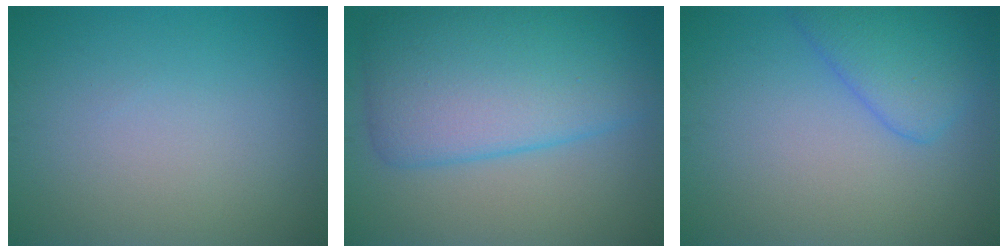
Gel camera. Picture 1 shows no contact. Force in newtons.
{"total": 9.0, "press": 9.0, "slide": 0.4}
{"total": 3.9, "press": 3.9, "slide": 0.3}